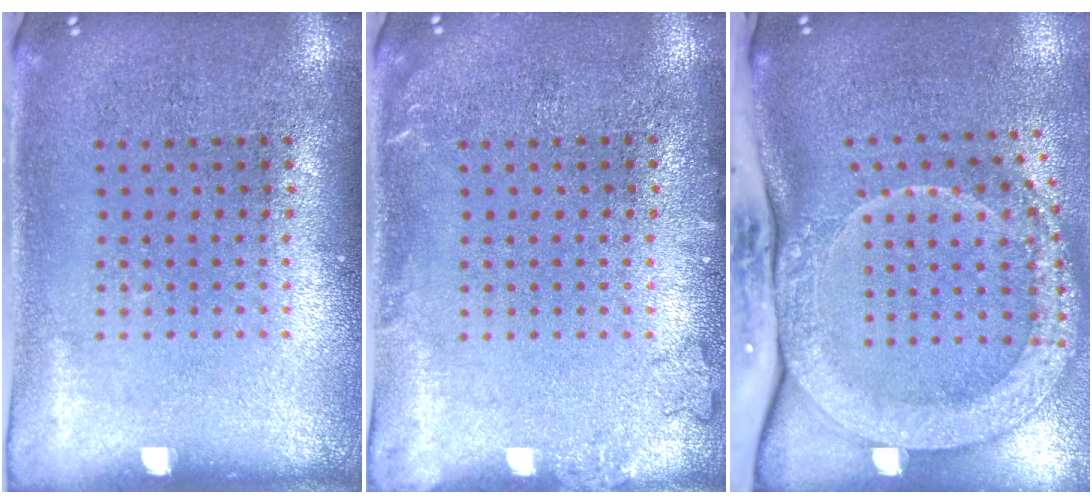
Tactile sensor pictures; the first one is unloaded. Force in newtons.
{"total": 1.1, "press": 1.0, "slide": 0.3}
{"total": 3.1, "press": 2.2, "slide": 2.2}